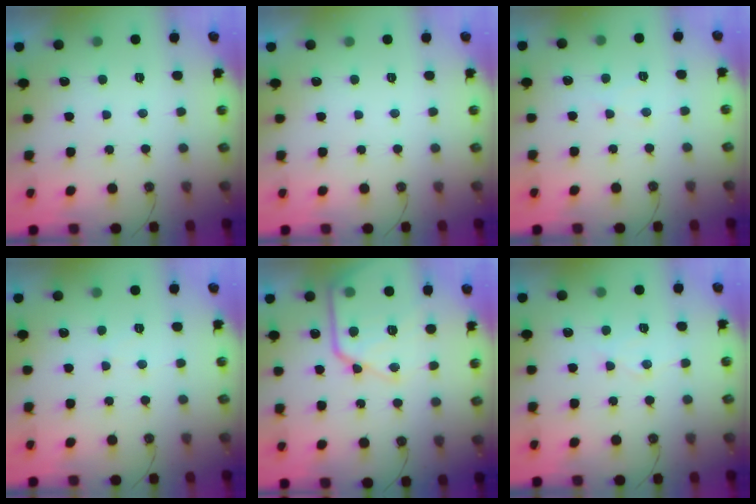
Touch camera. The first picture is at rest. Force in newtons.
{"total": 0.0}
{"total": 5.5, "press": 5.5, "slide": 0.9}
{"total": 3.9, "press": 3.9, "slide": 0.7}
{"total": 16.6, "press": 16.6, "slide": 0.8}
{"total": 7.6, "press": 7.6, "slide": 0.6}